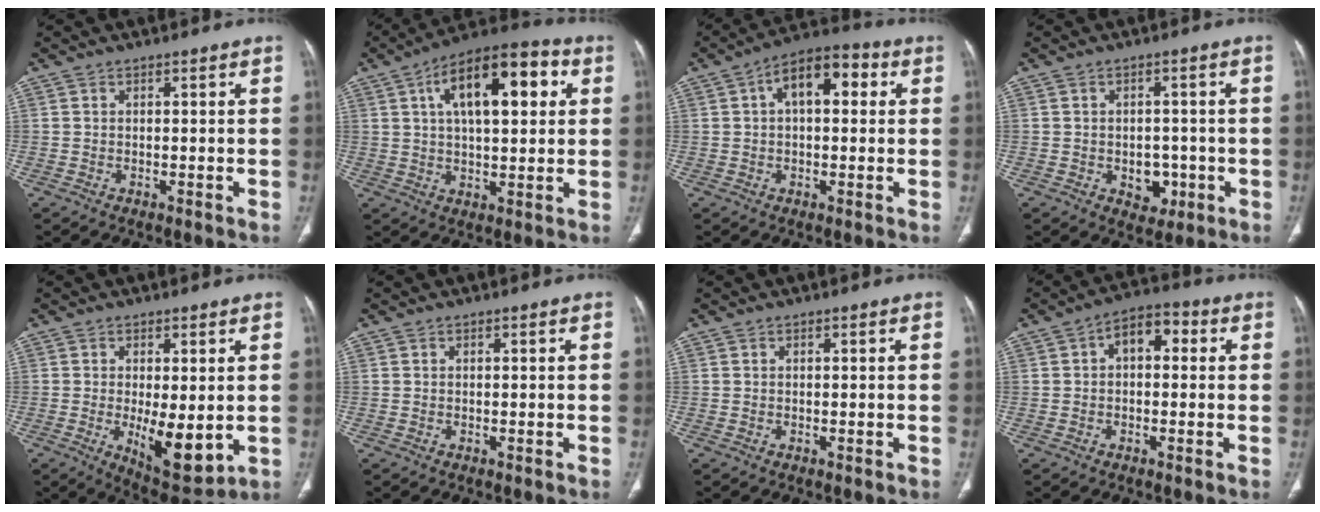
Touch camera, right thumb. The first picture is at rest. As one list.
[{"total": 17.6, "force": [5.3, 7.9, 14.8], "torque": [-0.205, 0.017, 0.075]}, {"total": 10.5, "force": [2.6, 5.6, 8.5], "torque": [-0.117, 0.031, 0.030]}, {"total": 5.2, "force": [-1.4, 4.0, 3.1], "torque": [-0.015, 0.008, -0.010]}, {"total": 10.2, "force": [-1.2, 4.1, 9.2], "torque": [-0.130, -0.029, -0.005]}, {"total": 0.0}, {"total": 0.0}, {"total": 6.6, "force": [1.0, 4.1, 5.1], "torque": [-0.055, 0.022, 0.004]}]